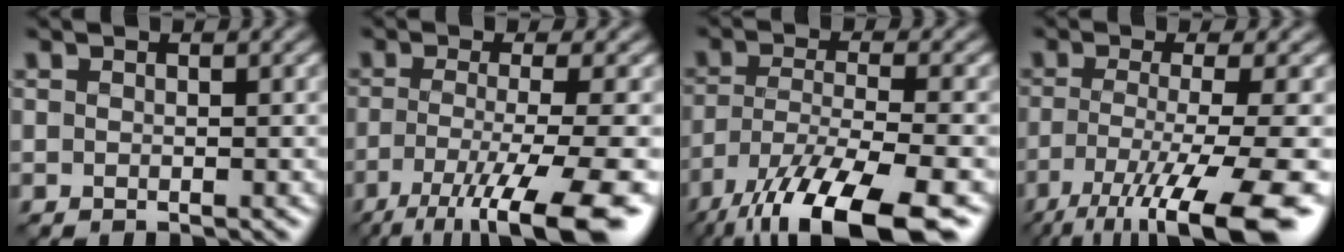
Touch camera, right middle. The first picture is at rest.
{"total": 10.0, "force": [-5.5, 2.3, 8.0], "torque": [-0.128, -0.015, -0.095]}
{"total": 12.8, "force": [-8.9, 3.6, 8.5], "torque": [-0.181, -0.019, -0.154]}
{"total": 11.5, "force": [-6.8, 2.4, 8.9], "torque": [-0.150, -0.013, -0.114]}